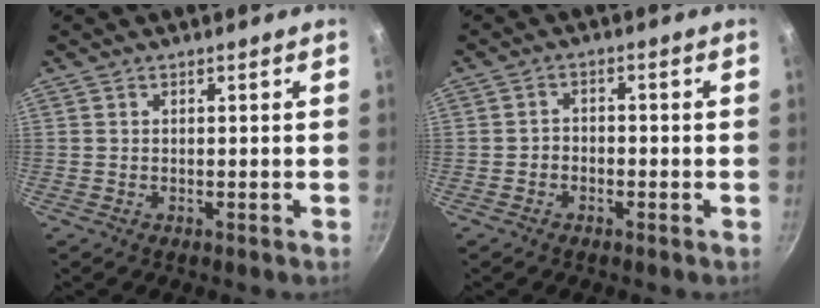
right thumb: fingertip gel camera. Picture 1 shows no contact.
{"total": 2.5, "force": [-1.3, 1.8, 1.2], "torque": [-0.016, 0.016, -0.025]}